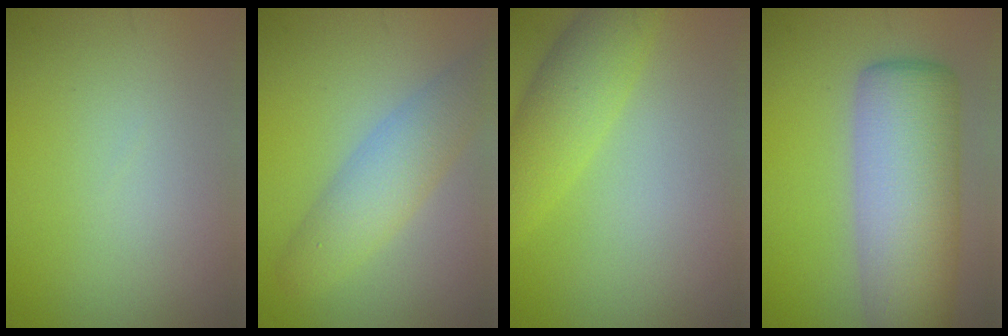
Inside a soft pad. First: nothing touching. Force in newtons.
{"total": 4.6, "press": 4.6, "slide": 0.3}
{"total": 4.4, "press": 4.4, "slide": 0.1}
{"total": 9.9, "press": 9.9, "slide": 0.5}